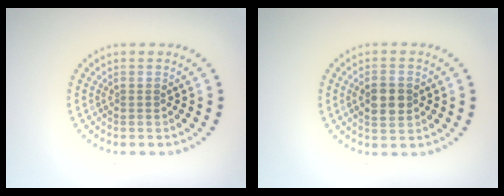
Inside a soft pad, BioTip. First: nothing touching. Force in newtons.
{"total": 2.8, "press": 2.8, "slide": 0.2}